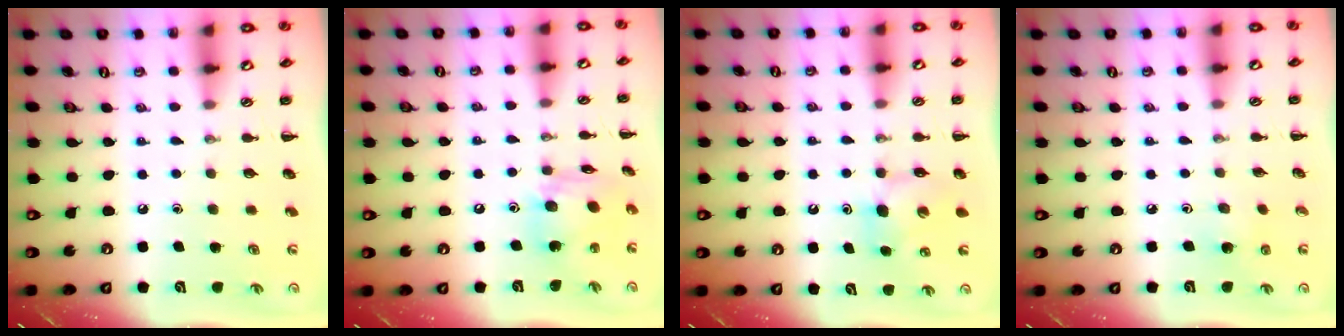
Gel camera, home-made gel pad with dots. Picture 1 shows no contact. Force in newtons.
{"total": 12.2, "press": 12.2, "slide": 0.9}
{"total": 6.2, "press": 6.2, "slide": 0.8}
{"total": 3.7, "press": 3.5, "slide": 1.1}